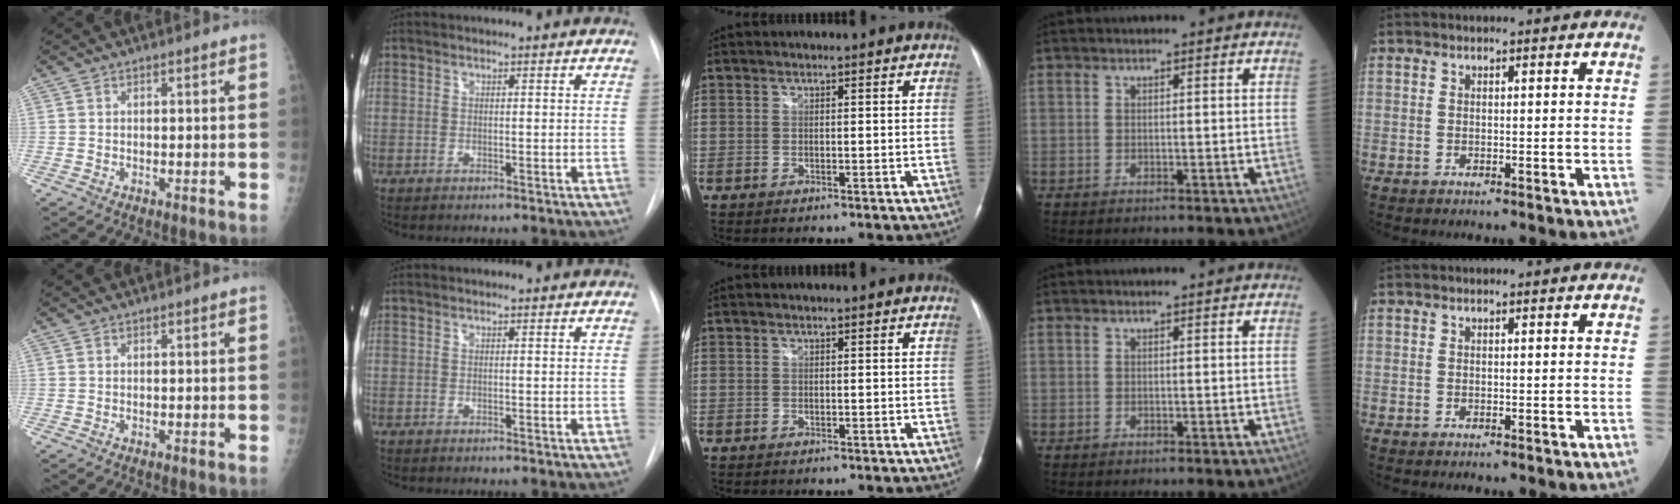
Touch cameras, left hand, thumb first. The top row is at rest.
{}